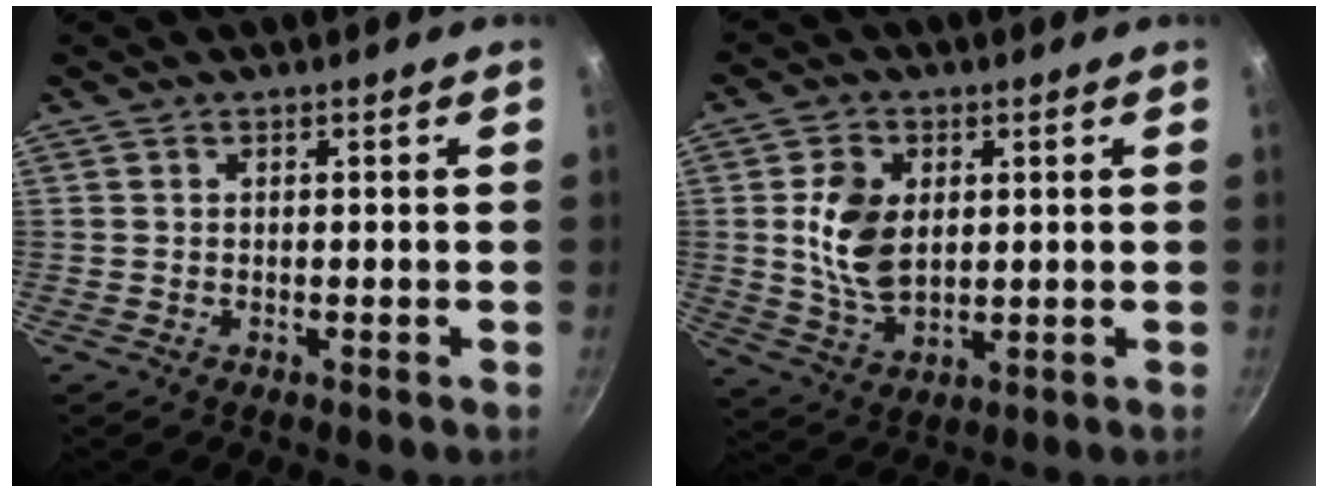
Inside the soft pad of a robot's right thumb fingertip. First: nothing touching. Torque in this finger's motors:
{"motor_torque": [-0.64, 0.81, 0.56, 0.16, 0.06]}